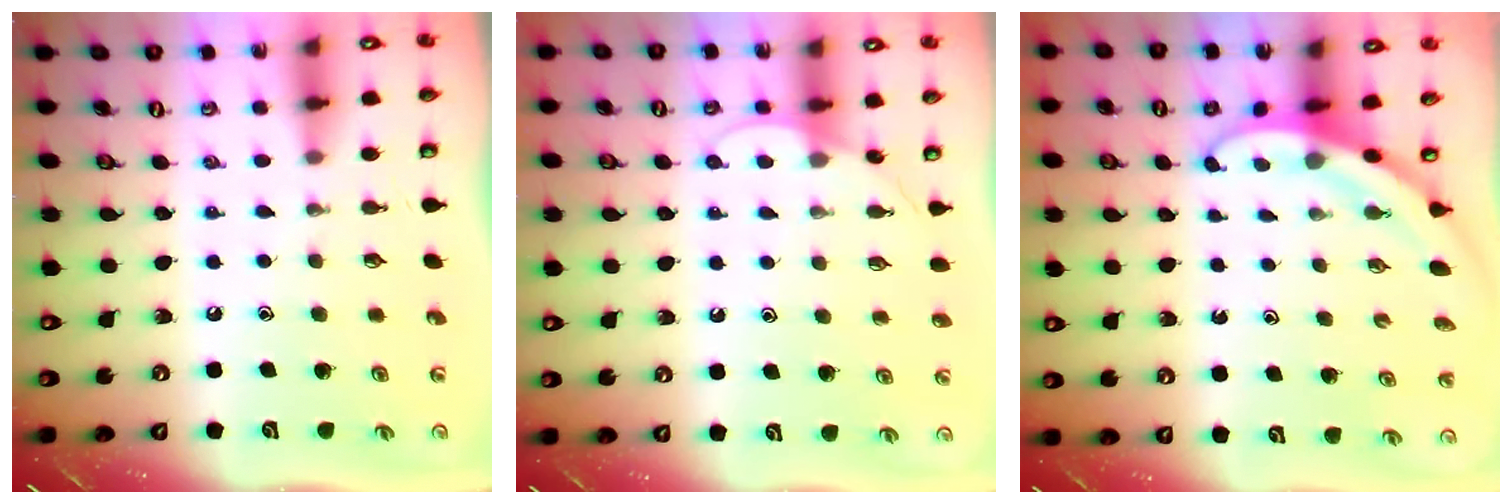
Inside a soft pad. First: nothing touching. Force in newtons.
{"total": 4.0, "press": 4.0, "slide": 0.4}
{"total": 3.2, "press": 3.2, "slide": 0.2}